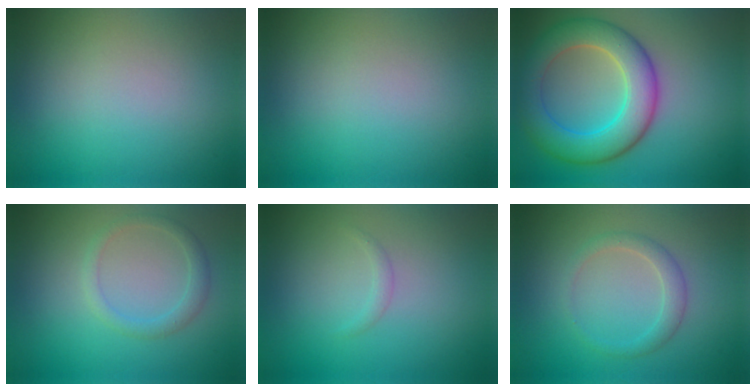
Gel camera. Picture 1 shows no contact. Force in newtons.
{"total": 0.0}
{"total": 7.6, "press": 7.6, "slide": 0.1}
{"total": 1.6, "press": 1.6, "slide": 0.1}
{"total": 0.6, "press": 0.6, "slide": 0.0}
{"total": 1.9, "press": 1.9, "slide": 0.0}